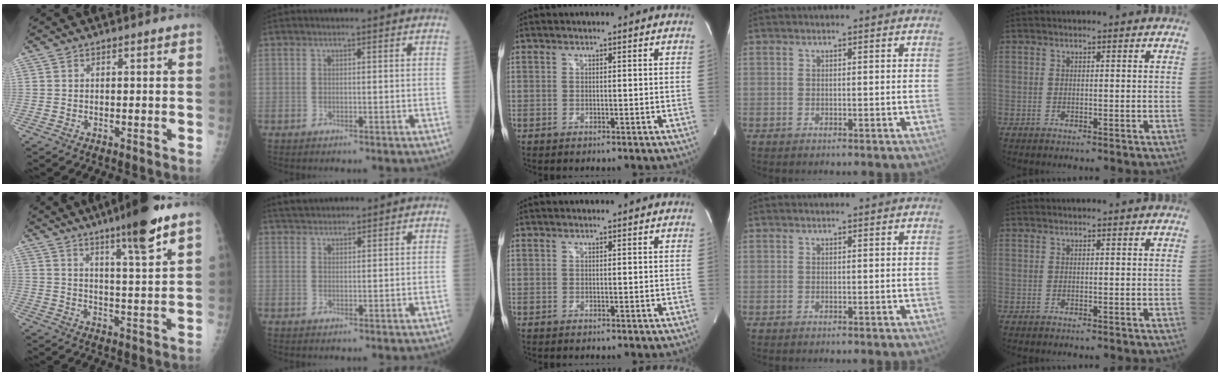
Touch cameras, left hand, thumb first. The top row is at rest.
{"thumb": {"total": 11.8, "force": [7.7, 0.8, 8.9], "torque": [-0.135, -0.039, 0.120]}, "index": {"total": 3.5, "force": [3.4, 0.6, 0.8], "torque": [-0.015, 0.026, 0.062]}}